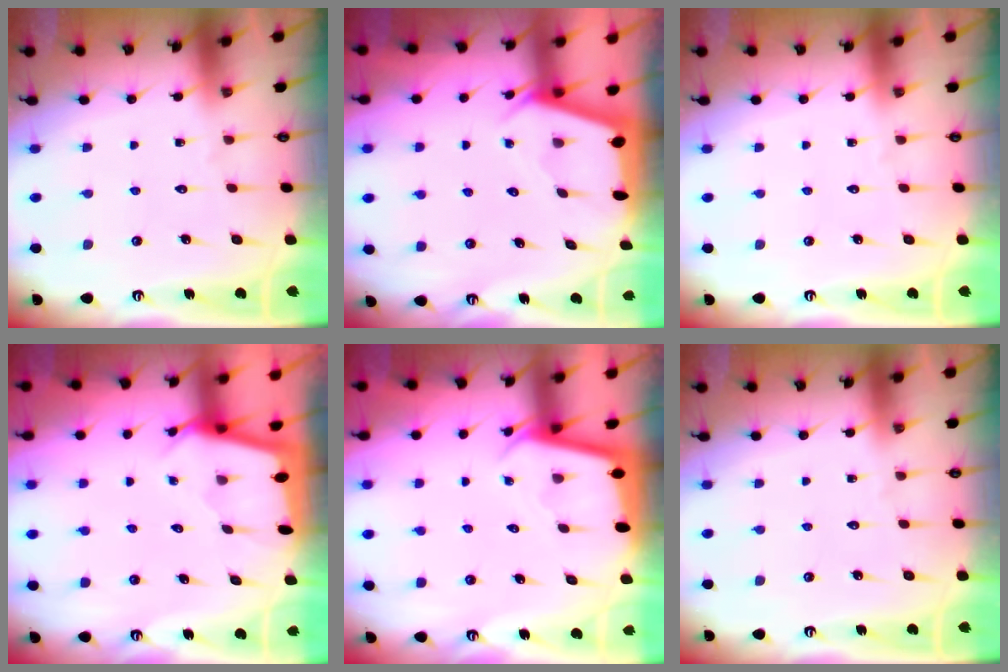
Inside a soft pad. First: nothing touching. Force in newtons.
{"total": 2.5, "press": 2.5, "slide": 0.3}
{"total": 0.0}
{"total": 2.3, "press": 2.3, "slide": 0.3}
{"total": 2.5, "press": 2.5, "slide": 0.1}
{"total": 0.0}